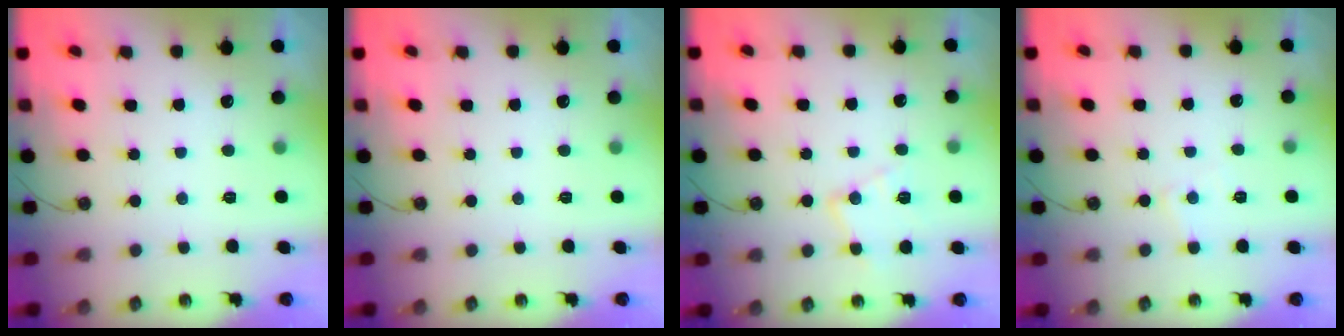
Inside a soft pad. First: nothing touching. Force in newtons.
{"total": 0.0}
{"total": 12.0, "press": 12.0, "slide": 0.9}
{"total": 4.2, "press": 4.2, "slide": 0.5}